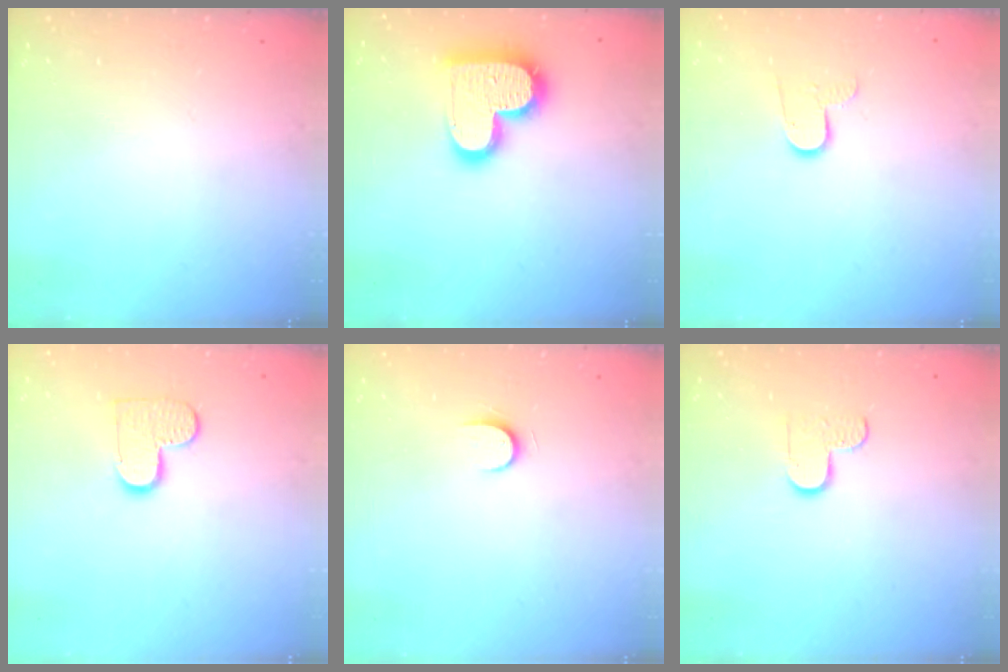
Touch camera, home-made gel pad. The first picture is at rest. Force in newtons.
{"total": 17.1, "press": 17.1, "slide": 1.1}
{"total": 7.2, "press": 7.2, "slide": 0.3}
{"total": 9.2, "press": 9.1, "slide": 0.6}
{"total": 5.2, "press": 5.2, "slide": 0.6}
{"total": 5.1, "press": 5.1, "slide": 0.5}